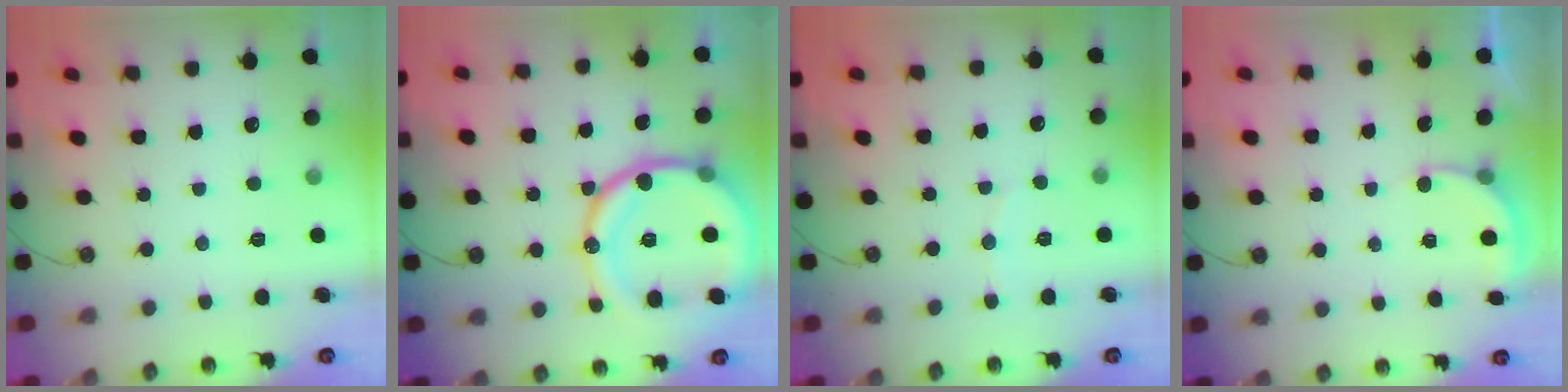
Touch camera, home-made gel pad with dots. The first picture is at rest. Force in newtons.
{"total": 19.9, "press": 19.8, "slide": 2.3}
{"total": 3.1, "press": 3.1, "slide": 0.3}
{"total": 2.9, "press": 2.9, "slide": 0.3}